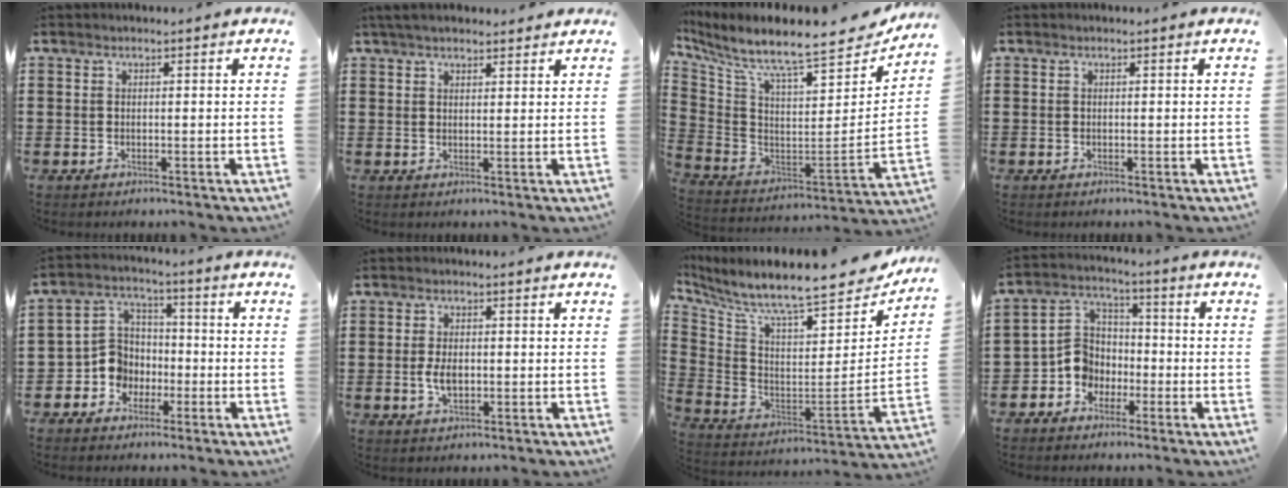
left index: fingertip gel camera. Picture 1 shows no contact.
{"total": 3.1, "force": [2.7, 0.7, 1.3], "torque": [-0.032, 0.003, 0.051]}
{"total": 8.6, "force": [7.5, 0.6, 4.1], "torque": [-0.108, -0.077, 0.120]}
{"total": 0.0}
{"total": 6.7, "force": [-2.3, 5.9, 1.9], "torque": [-0.073, 0.008, -0.049]}
{"total": 3.7, "force": [-0.3, 2.0, 3.2], "torque": [-0.068, 0.002, -0.007]}
{"total": 8.6, "force": [7.7, 0.7, 3.9], "torque": [-0.103, -0.073, 0.124]}
{"total": 6.5, "force": [-2.6, 5.6, 1.8], "torque": [-0.070, 0.005, -0.056]}